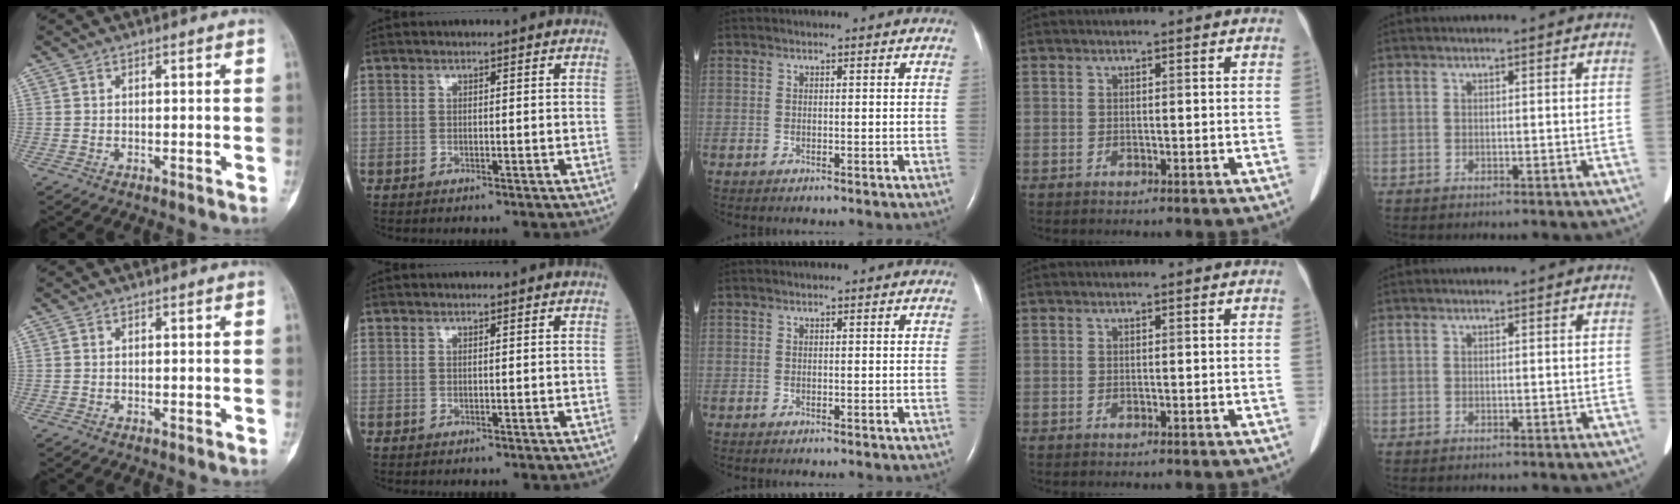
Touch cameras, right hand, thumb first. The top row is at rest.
{}